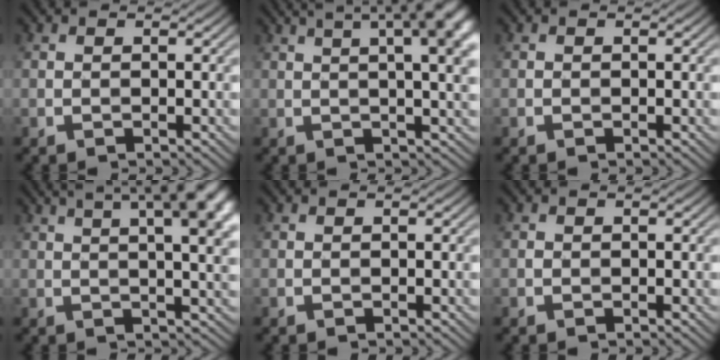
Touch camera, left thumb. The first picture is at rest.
{"total": 15.4, "force": [6.2, 5.1, 13.2], "torque": [-0.143, 0.059, 0.064]}
{"total": 0.0}
{"total": 16.7, "force": [7.4, 5.8, 13.8], "torque": [-0.158, 0.057, 0.083]}
{"total": 0.0}
{"total": 0.5, "force": [-0.3, 0.4, 0.1], "torque": [-0.004, -0.001, -0.006]}